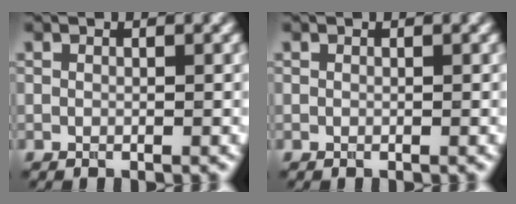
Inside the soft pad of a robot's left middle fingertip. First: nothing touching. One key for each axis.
{"total": 0.0}